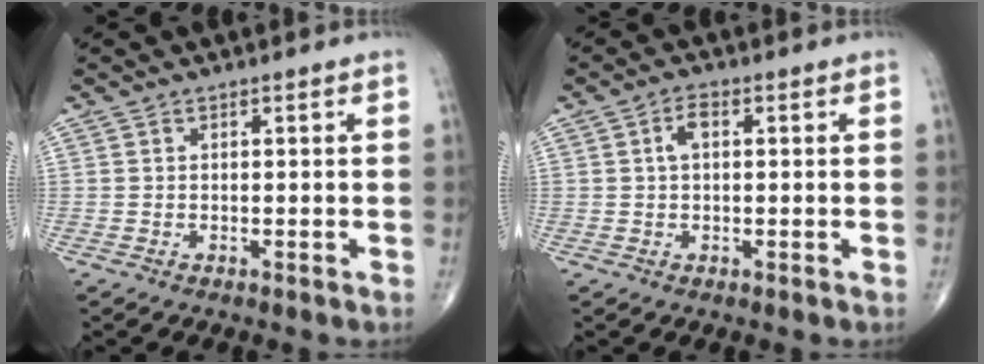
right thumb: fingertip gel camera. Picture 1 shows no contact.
{"total": 2.9, "force": [0.4, 1.5, 2.5], "torque": [-0.046, 0.011, 0.003]}